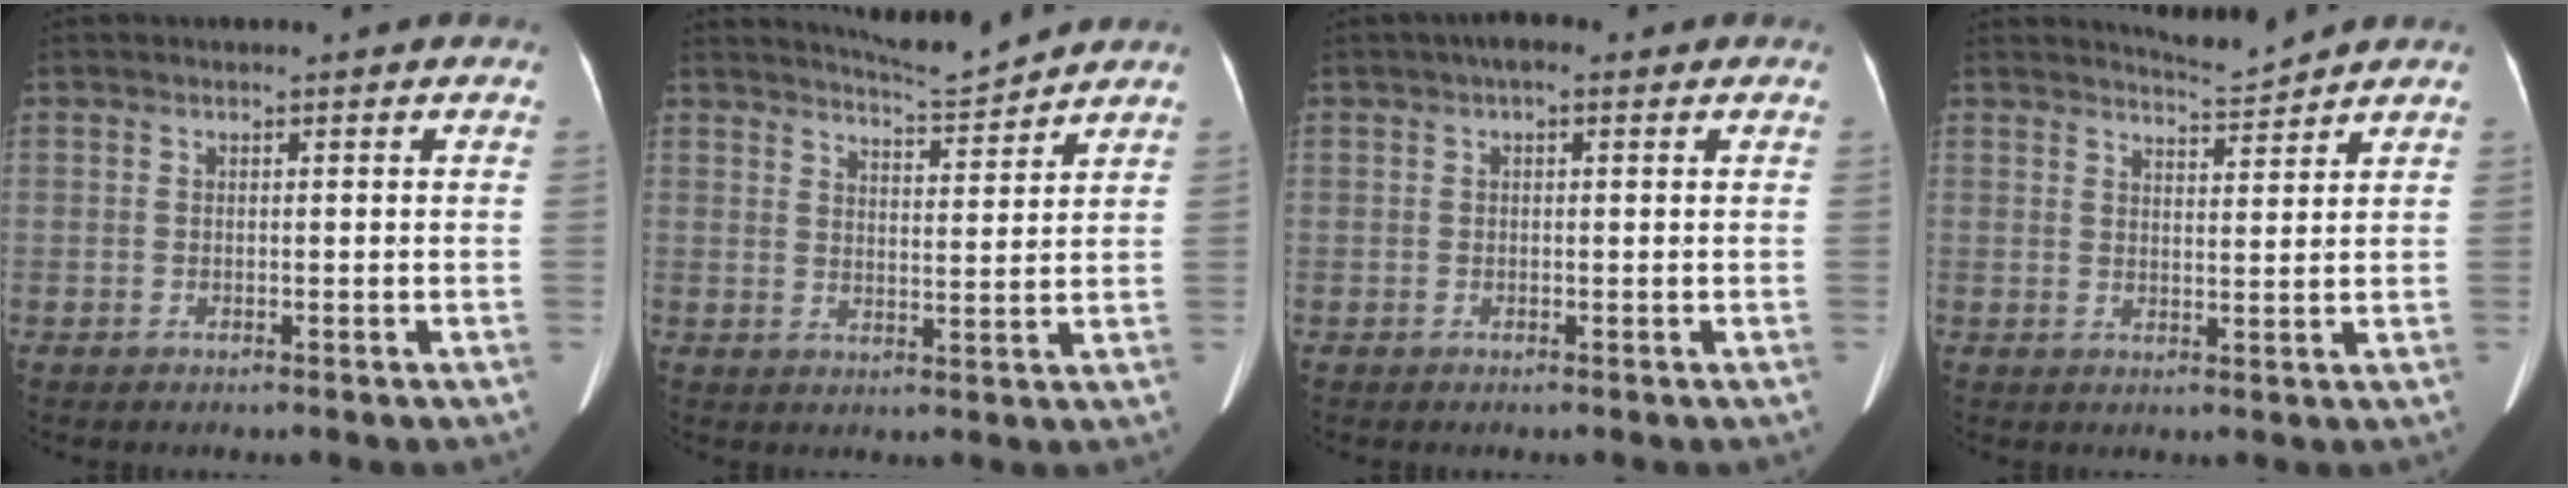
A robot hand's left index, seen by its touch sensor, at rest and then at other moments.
{"total": 6.7, "force": [6.6, -0.9, 1.0], "torque": [-0.029, -0.011, 0.107]}
{"total": 2.3, "force": [1.2, 0.9, 1.8], "torque": [-0.027, 0.018, 0.015]}
{"total": 3.6, "force": [3.5, -1.0, -0.2], "torque": [-0.003, -0.013, 0.061]}